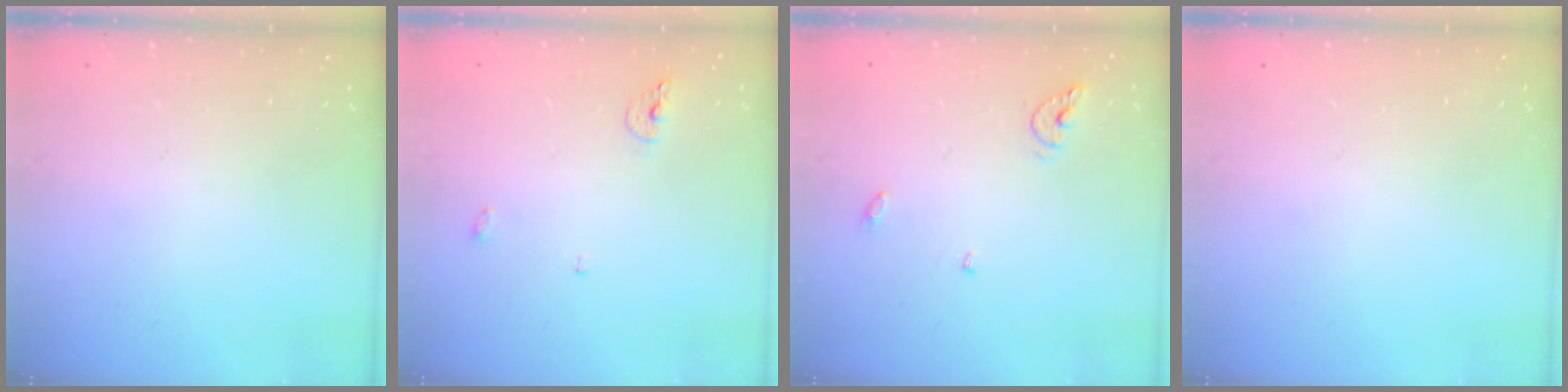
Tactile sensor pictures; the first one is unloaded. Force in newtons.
{"total": 5.6, "press": 5.5, "slide": 0.9}
{"total": 6.2, "press": 6.2, "slide": 0.4}
{"total": 0.0}